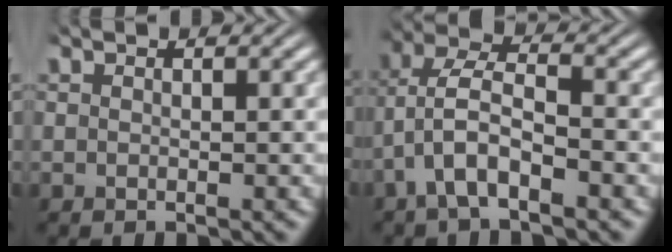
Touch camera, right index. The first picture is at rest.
{"total": 4.0, "force": [0.5, 2.3, 3.3], "torque": [-0.068, 0.007, 0.000]}